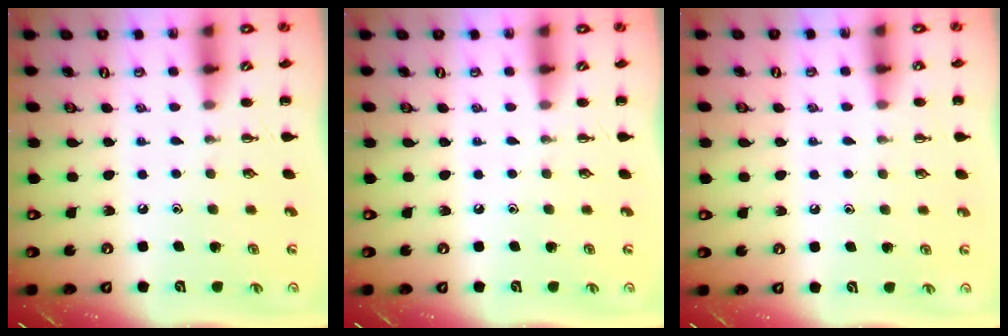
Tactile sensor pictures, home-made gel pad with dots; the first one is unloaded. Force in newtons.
{"total": 0.0}
{"total": 3.7, "press": 3.4, "slide": 1.3}